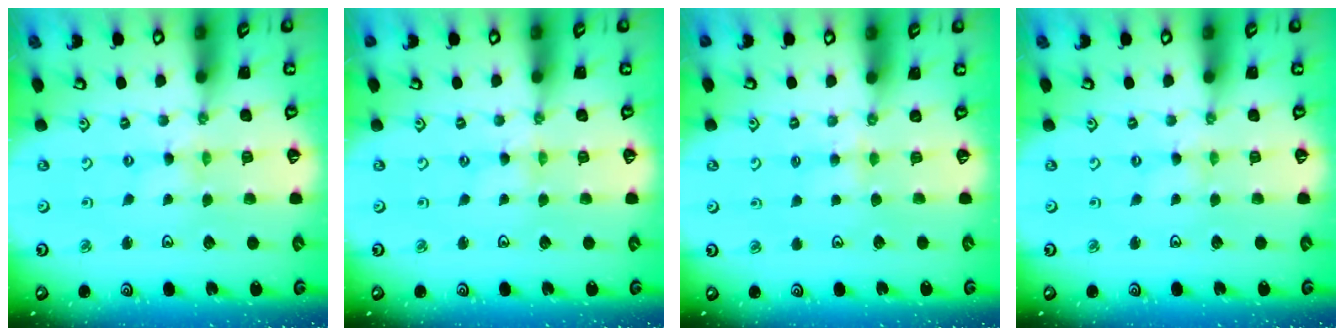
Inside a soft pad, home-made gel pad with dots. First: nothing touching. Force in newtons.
{"total": 0.0}
{"total": 4.4, "press": 4.3, "slide": 0.7}
{"total": 0.6, "press": 0.6, "slide": 0.2}